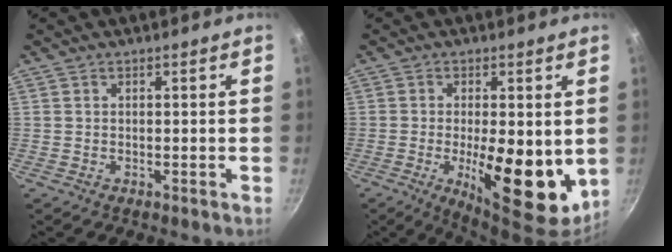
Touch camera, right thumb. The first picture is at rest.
{"total": 14.8, "force": [-2.0, 5.6, 13.5], "torque": [-0.186, -0.010, -0.020]}